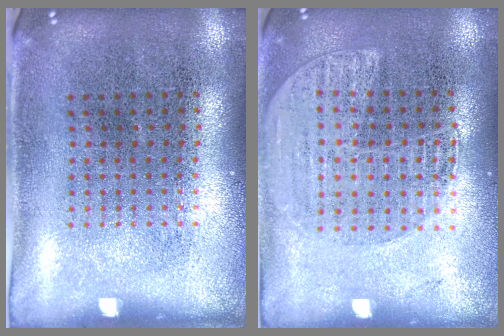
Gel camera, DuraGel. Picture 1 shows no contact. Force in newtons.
{"total": 1.3, "press": 1.3, "slide": 0.2}